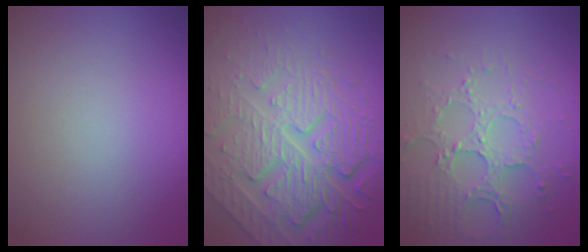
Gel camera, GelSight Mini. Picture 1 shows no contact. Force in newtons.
{"total": 7.1, "press": 5.6, "slide": 4.4}
{"total": 5.1, "press": 3.7, "slide": 3.6}